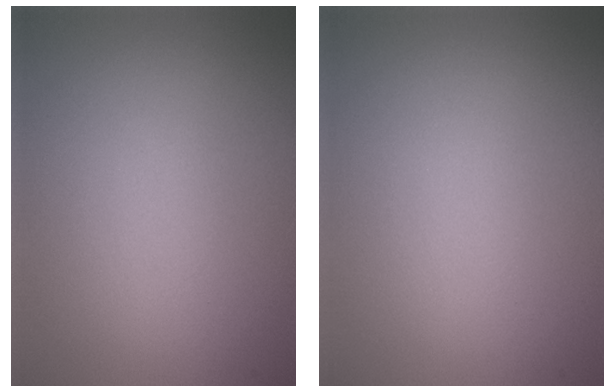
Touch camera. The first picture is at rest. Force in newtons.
{"total": 0.0}